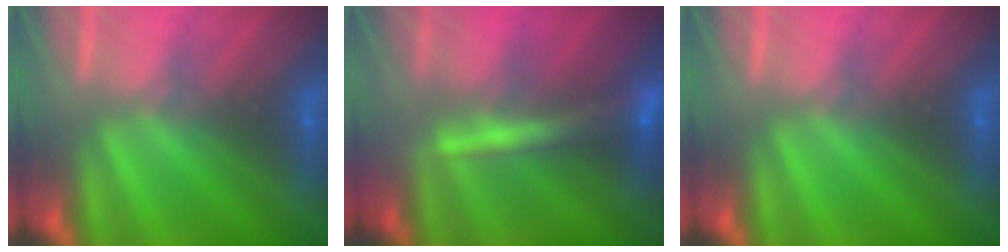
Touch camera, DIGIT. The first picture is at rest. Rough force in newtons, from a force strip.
{"total": 2.4}
{"total": 0.0}